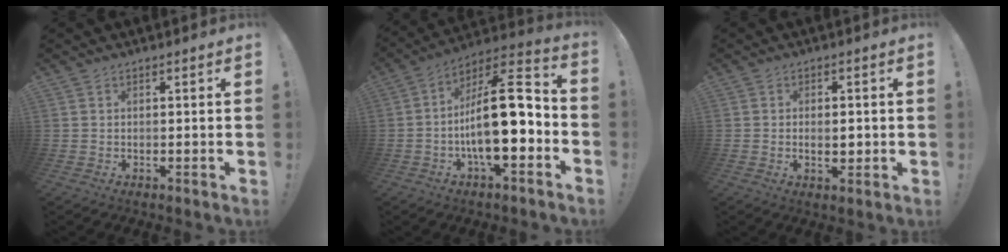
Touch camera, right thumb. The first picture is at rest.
{"total": 20.2, "force": [-3.4, 7.6, 18.4], "torque": [-0.297, 0.014, -0.051]}
{"total": 3.4, "force": [-0.4, 1.9, 2.9], "torque": [-0.030, -0.001, -0.011]}